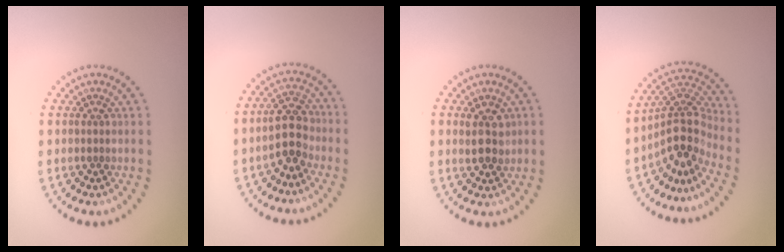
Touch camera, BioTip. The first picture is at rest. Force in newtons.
{"total": 3.5, "press": 3.4, "slide": 1.0}
{"total": 2.7, "press": 2.5, "slide": 0.9}
{"total": 4.4, "press": 3.3, "slide": 2.9}